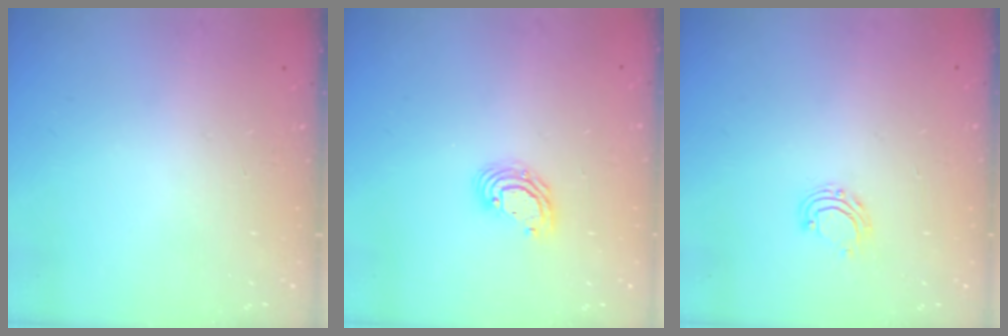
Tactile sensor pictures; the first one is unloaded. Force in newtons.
{"total": 7.0, "press": 7.0, "slide": 0.8}
{"total": 6.6, "press": 6.6, "slide": 0.7}